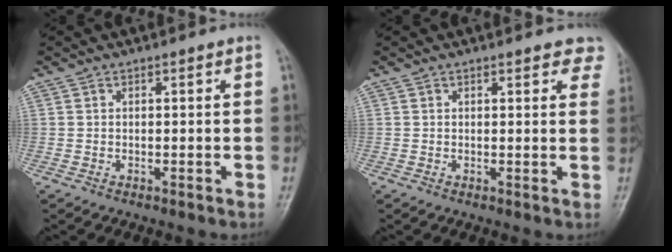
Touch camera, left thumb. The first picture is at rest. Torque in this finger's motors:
{"motor_torque": [0.04, 0.04, 0.17, 0.04, 0.04]}